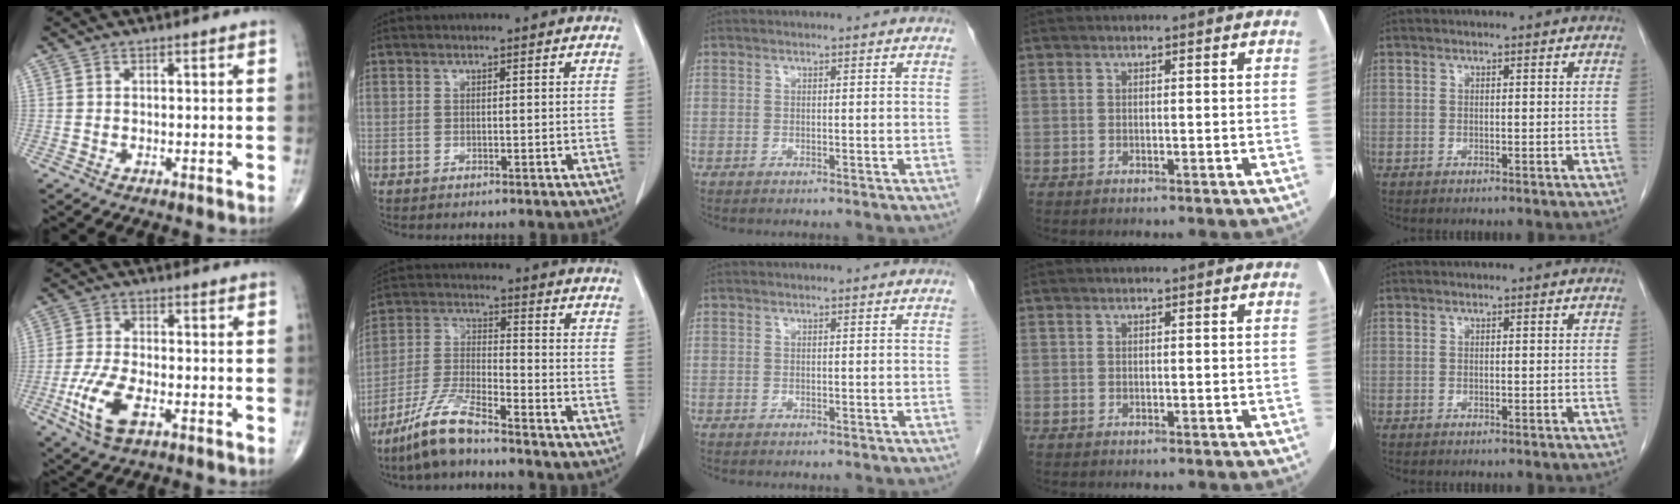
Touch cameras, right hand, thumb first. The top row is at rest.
{"thumb": {"total": 8.9, "force": [-3.5, 4.0, 7.2], "torque": [-0.162, 0.006, -0.063]}, "index": {"total": 9.0, "force": [-7.1, 1.0, 5.6], "torque": [-0.126, -0.021, -0.141]}}